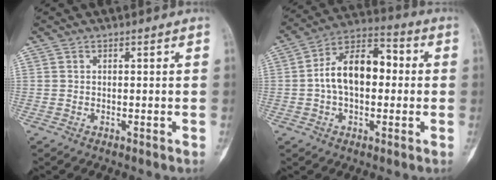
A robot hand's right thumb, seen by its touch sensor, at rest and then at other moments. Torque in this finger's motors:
{"motor_torque": [-0.21, 0.52, 1.24, -0.29, 0.17]}